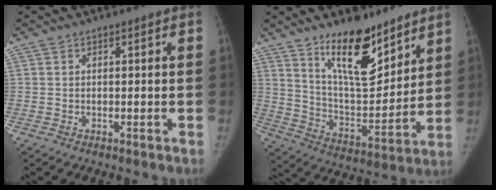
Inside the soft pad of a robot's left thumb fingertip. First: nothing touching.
{"total": 16.3, "force": [11.3, 6.2, 10.0], "torque": [-0.120, -0.090, 0.201]}